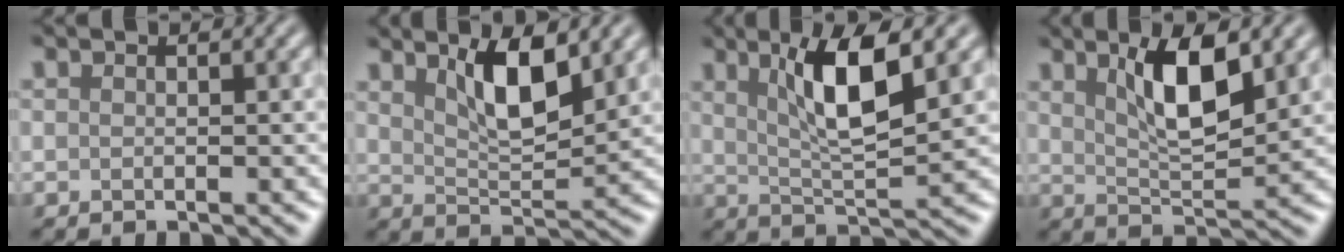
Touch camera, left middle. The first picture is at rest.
{"total": 4.9, "force": [2.5, 1.4, 4.0], "torque": [-0.072, -0.002, 0.045]}
{"total": 6.3, "force": [2.4, 1.3, 5.7], "torque": [-0.099, 0.001, 0.045]}
{"total": 5.6, "force": [2.4, 1.6, 4.8], "torque": [-0.086, 0.000, 0.043]}